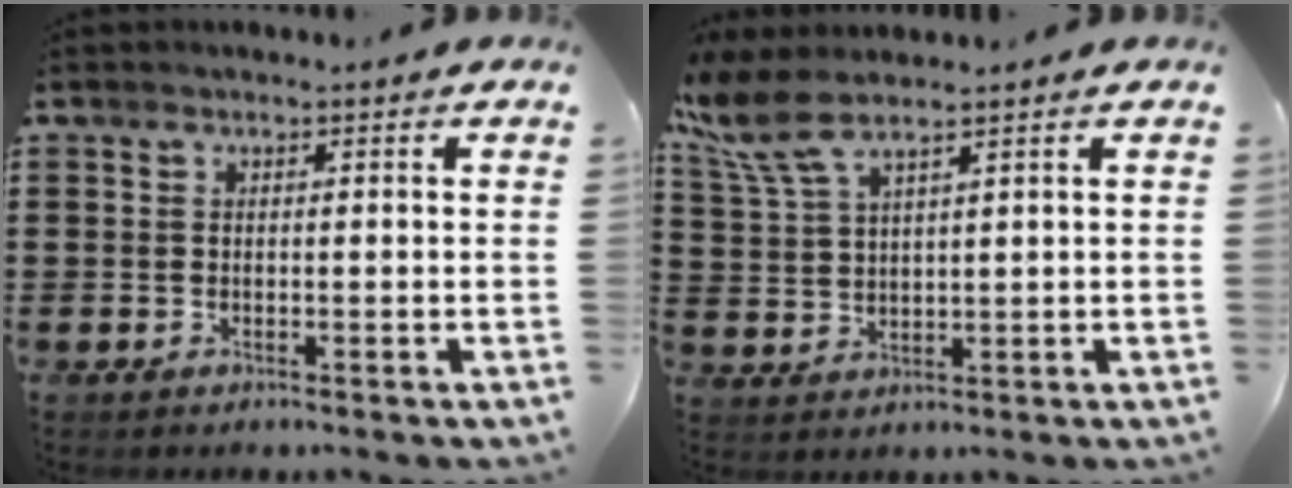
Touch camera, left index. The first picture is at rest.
{"total": 6.2, "force": [4.5, 1.3, 4.0], "torque": [-0.109, -0.015, 0.077]}